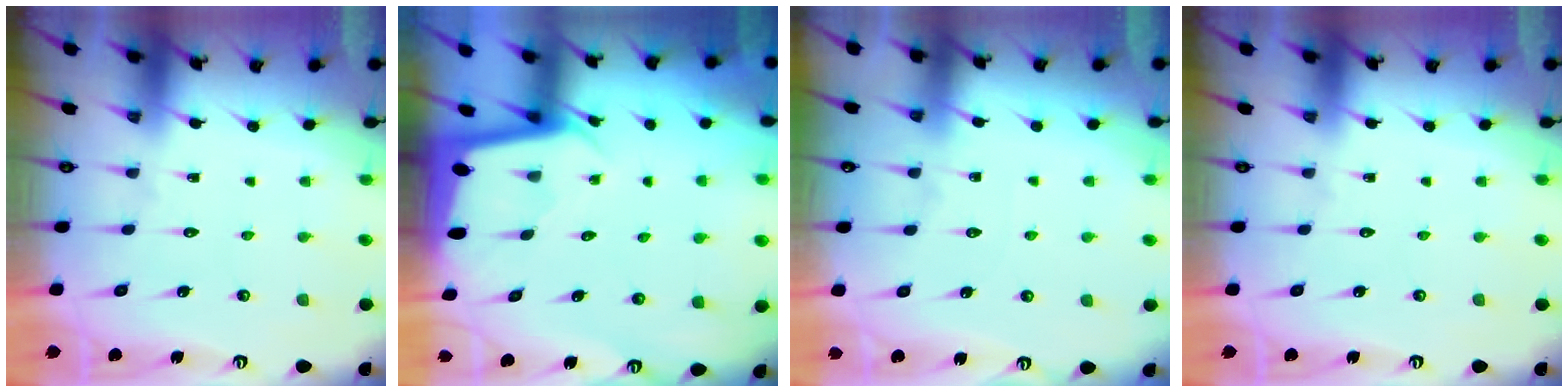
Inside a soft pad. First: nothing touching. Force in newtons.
{"total": 1.8, "press": 1.8, "slide": 0.1}
{"total": 4.4, "press": 4.4, "slide": 0.7}
{"total": 0.0}